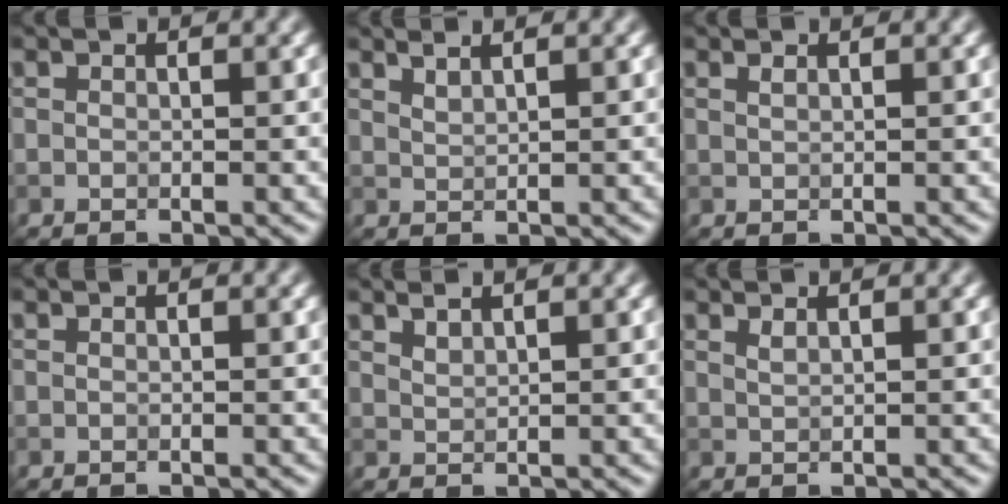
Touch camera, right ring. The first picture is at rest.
{"total": 1.6, "force": [1.3, 0.5, 0.8], "torque": [-0.008, 0.004, 0.016]}
{"total": 0.5, "force": [0.4, 0.1, 0.3], "torque": [-0.006, 0.001, 0.008]}
{"total": 0.0}
{"total": 1.2, "force": [1.0, 0.3, 0.5], "torque": [-0.011, 0.003, 0.021]}
{"total": 0.8, "force": [0.6, 0.2, 0.5], "torque": [-0.006, 0.002, 0.012]}